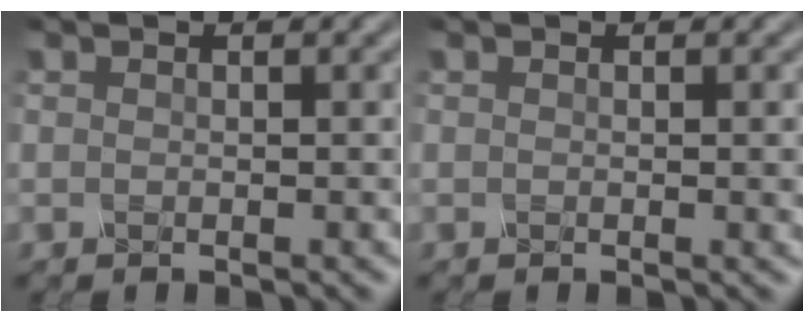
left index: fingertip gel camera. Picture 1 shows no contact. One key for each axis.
{"total": 0.8, "fx": 0.1, "fy": 0.1, "fz": 0.8, "tx": -0.009, "ty": 0.000, "tz": -0.001}